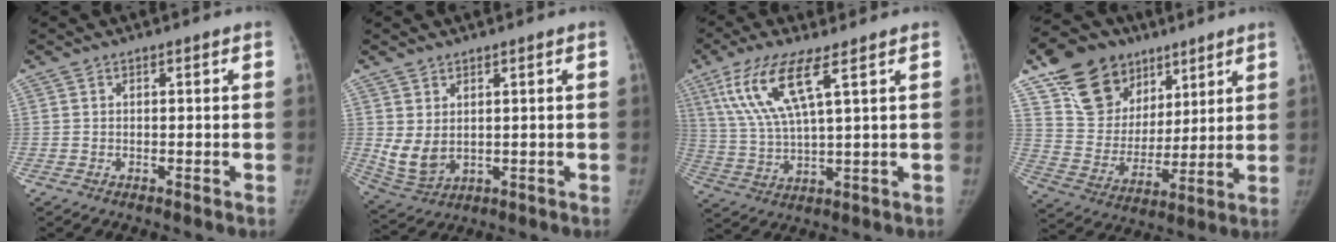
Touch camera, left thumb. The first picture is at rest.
{"total": 5.9, "force": [1.2, 3.9, 4.2], "torque": [-0.079, -0.016, 0.042]}
{"total": 11.9, "force": [5.7, 2.4, 10.2], "torque": [-0.228, -0.021, 0.117]}
{"total": 18.8, "force": [11.3, 13.4, 6.9], "torque": [-0.077, -0.034, 0.209]}